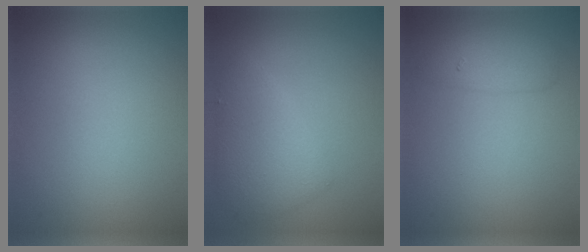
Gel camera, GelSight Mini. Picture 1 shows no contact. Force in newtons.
{"total": 3.9, "press": 3.9, "slide": 0.1}
{"total": 1.8, "press": 1.8, "slide": 0.1}